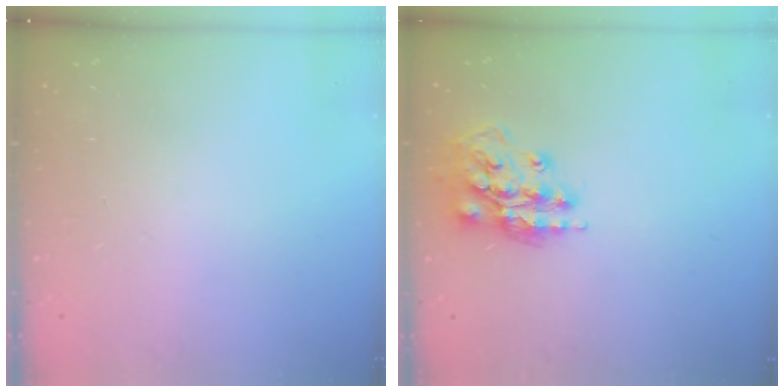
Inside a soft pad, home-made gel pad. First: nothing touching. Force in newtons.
{"total": 14.9, "press": 14.9, "slide": 1.1}